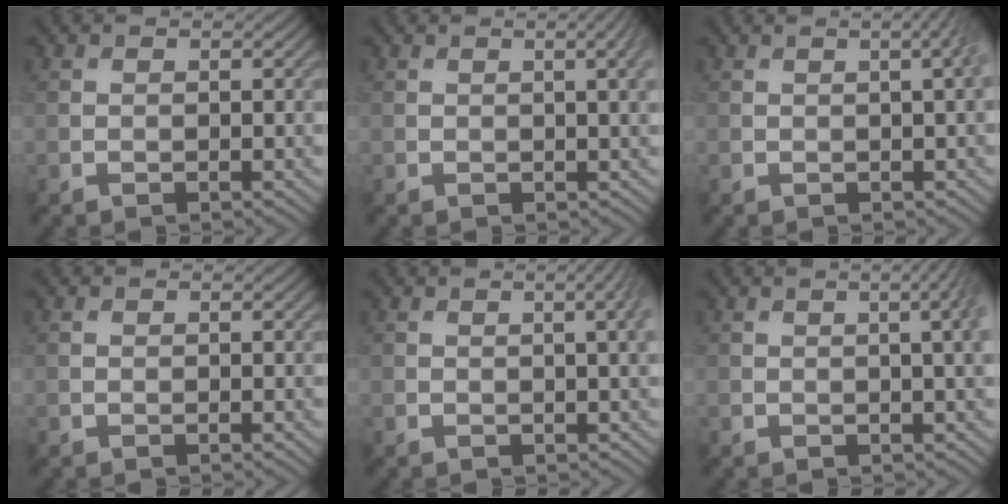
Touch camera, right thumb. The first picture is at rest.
{"total": 3.1, "force": [0.8, 0.6, 2.9], "torque": [-0.037, 0.008, 0.011]}
{"total": 3.0, "force": [0.7, 0.7, 2.8], "torque": [-0.031, 0.016, 0.002]}
{"total": 0.0}
{"total": 3.3, "force": [0.8, 0.7, 3.2], "torque": [-0.039, 0.012, 0.010]}
{"total": 4.4, "force": [0.9, 1.0, 4.2], "torque": [-0.049, 0.016, 0.008]}